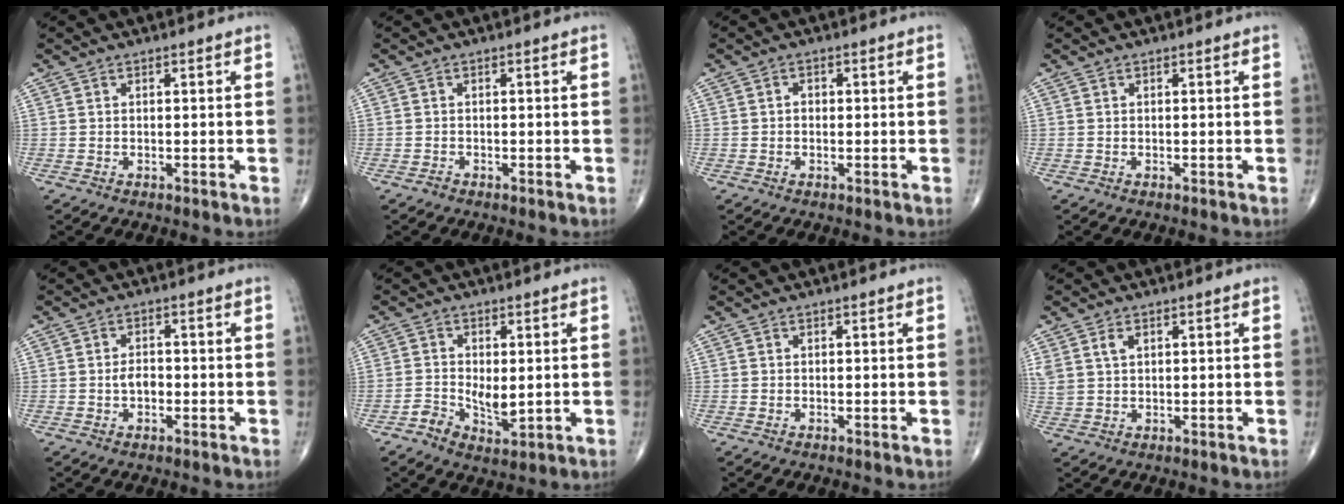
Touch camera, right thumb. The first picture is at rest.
{"total": 0.6, "force": [-0.5, 0.4, 0.1], "torque": [-0.002, 0.000, -0.015]}
{"total": 1.2, "force": [0.0, 1.0, 0.7], "torque": [-0.006, 0.005, -0.003]}
{"total": 0.0}
{"total": 3.0, "force": [-0.7, 1.9, 2.2], "torque": [-0.029, 0.007, -0.016]}
{"total": 5.6, "force": [-0.7, 3.4, 4.4], "torque": [-0.067, 0.000, -0.008]}
{"total": 0.0}
{"total": 3.8, "force": [1.7, 2.3, 2.5], "torque": [-0.057, 0.002, 0.043]}